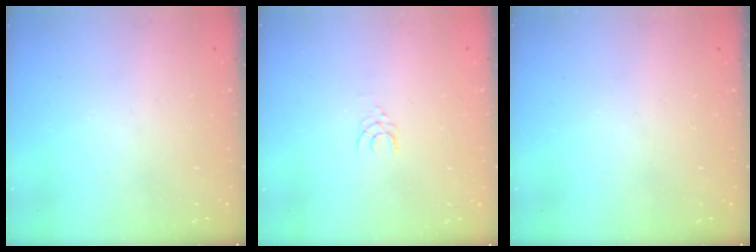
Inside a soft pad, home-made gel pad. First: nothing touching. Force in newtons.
{"total": 2.7, "press": 2.7, "slide": 0.2}
{"total": 0.0}